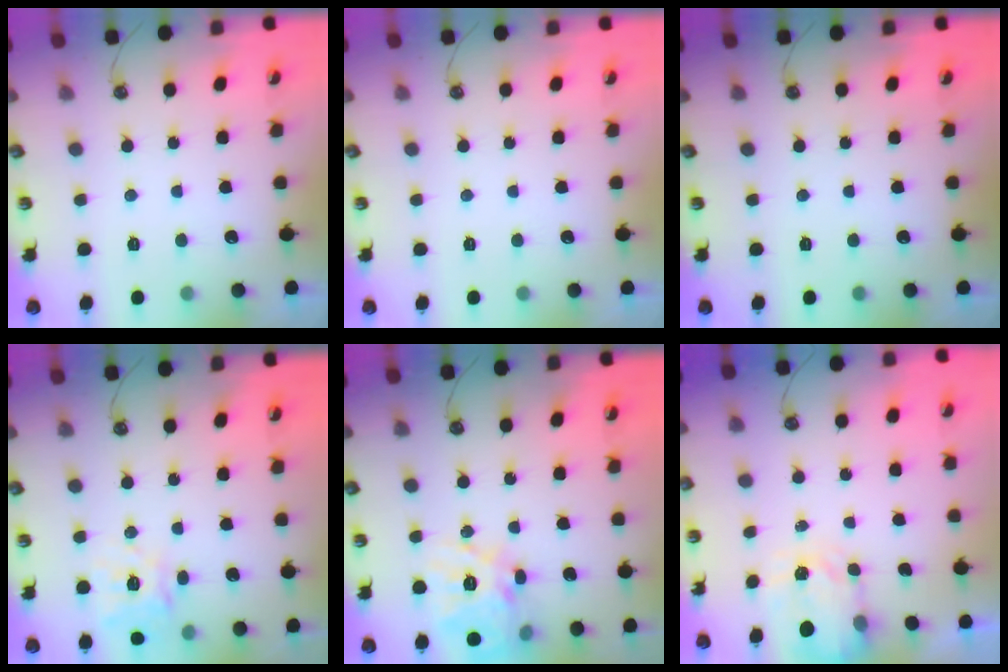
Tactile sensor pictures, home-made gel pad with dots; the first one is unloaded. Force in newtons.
{"total": 0.0}
{"total": 0.0}
{"total": 13.1, "press": 13.0, "slide": 1.7}
{"total": 18.1, "press": 17.9, "slide": 2.3}
{"total": 3.9, "press": 3.9, "slide": 0.5}